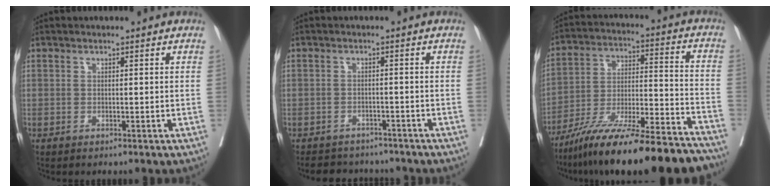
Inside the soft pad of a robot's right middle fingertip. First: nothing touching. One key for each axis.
{"total": 6.5, "fx": -5.9, "fy": 2.7, "fz": 0.7, "tx": -0.003, "ty": 0.004, "tz": -0.075}
{"total": 24.3, "fx": -20.5, "fy": 2.0, "fz": 13.0, "tx": -0.180, "ty": -0.008, "tz": -0.329}